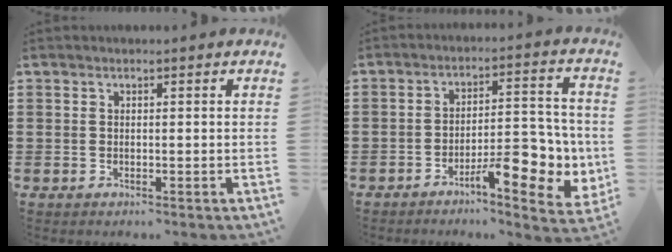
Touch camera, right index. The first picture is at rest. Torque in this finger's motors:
{"motor_torque": [2.14, 0.00, 0.78, 0.12]}